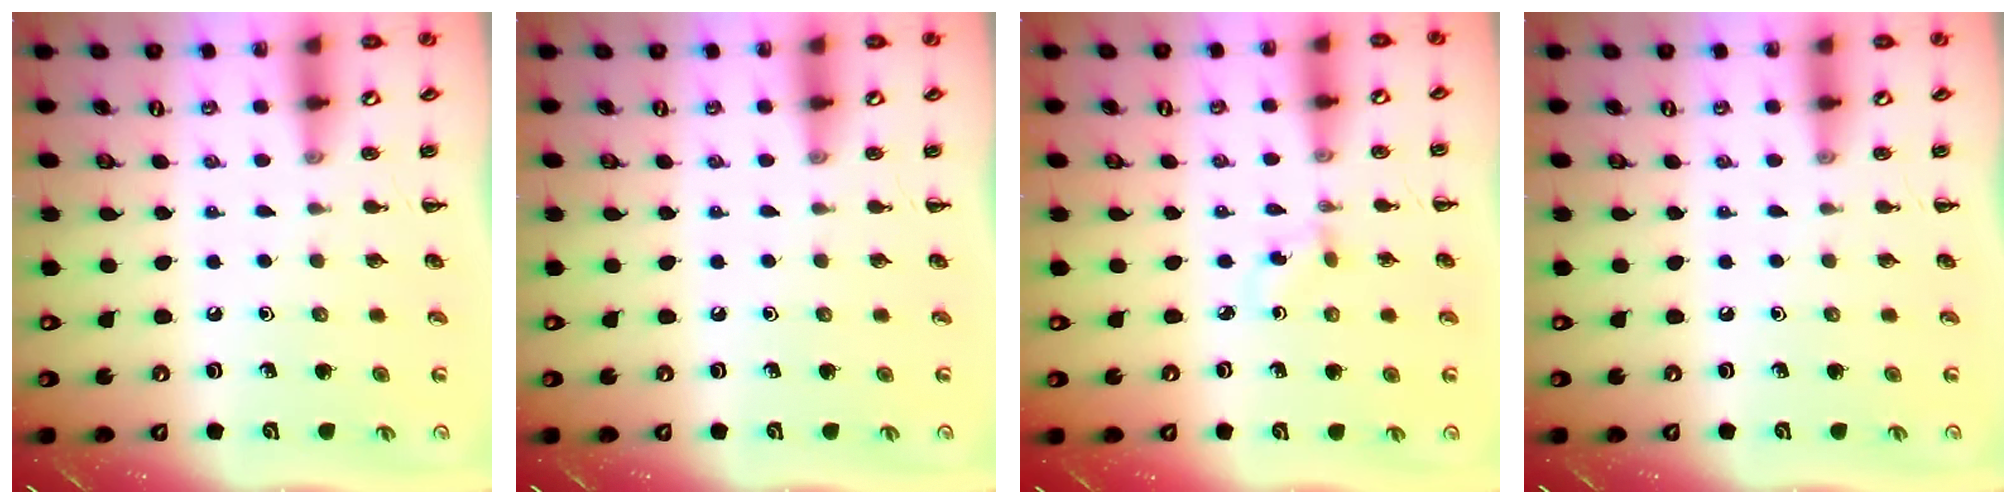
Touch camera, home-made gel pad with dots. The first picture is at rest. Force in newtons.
{"total": 0.0}
{"total": 1.9, "press": 1.6, "slide": 1.0}
{"total": 0.0}